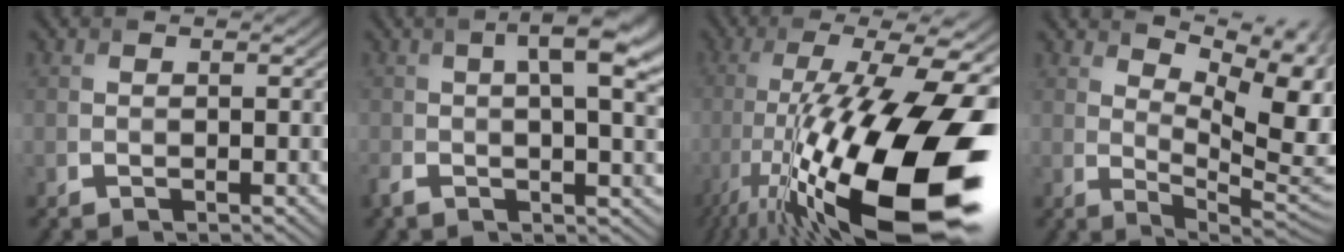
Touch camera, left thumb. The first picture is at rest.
{"total": 8.2, "force": [1.1, 2.7, 7.7], "torque": [-0.135, -0.001, 0.016]}
{"total": 21.3, "force": [-7.1, 6.8, 18.9], "torque": [-0.335, 0.005, -0.123]}
{"total": 11.9, "force": [5.1, 4.3, 9.9], "torque": [-0.161, 0.008, 0.086]}